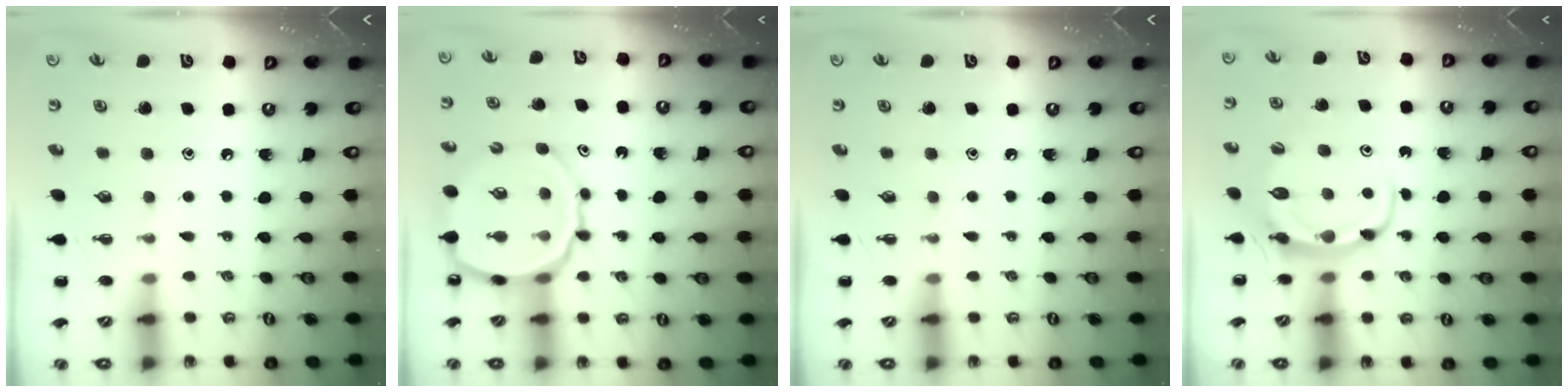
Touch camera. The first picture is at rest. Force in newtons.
{"total": 14.1, "press": 13.5, "slide": 4.1}
{"total": 0.0}
{"total": 6.4, "press": 6.3, "slide": 0.6}